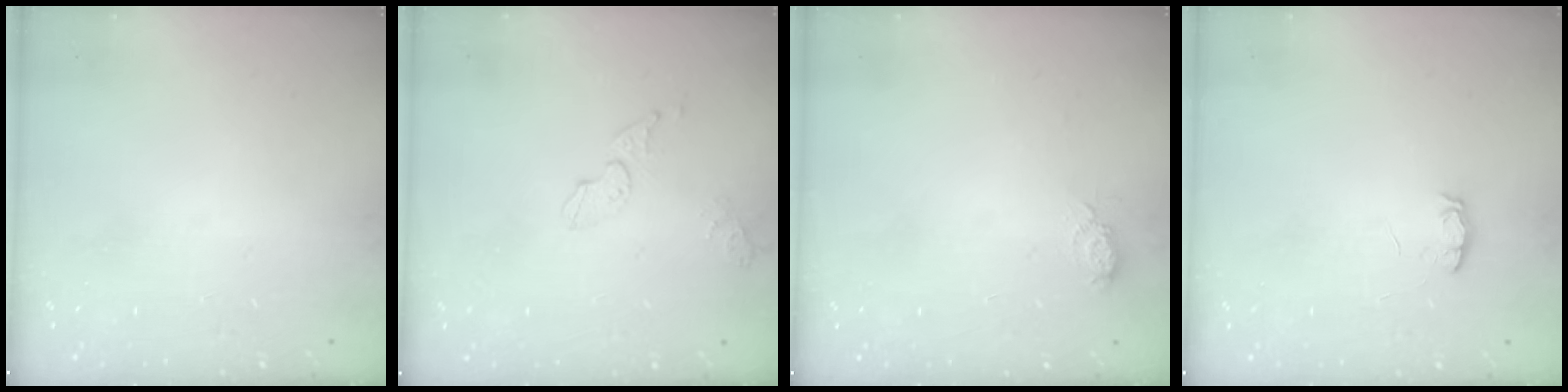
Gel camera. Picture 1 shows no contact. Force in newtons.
{"total": 4.4, "press": 4.4, "slide": 0.4}
{"total": 4.8, "press": 4.8, "slide": 0.5}
{"total": 4.4, "press": 4.3, "slide": 0.5}